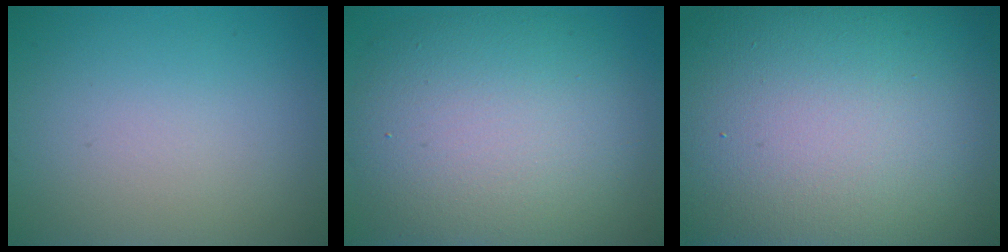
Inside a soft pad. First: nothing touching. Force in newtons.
{"total": 10.9, "press": 10.8, "slide": 1.1}
{"total": 23.0, "press": 23.0, "slide": 1.3}